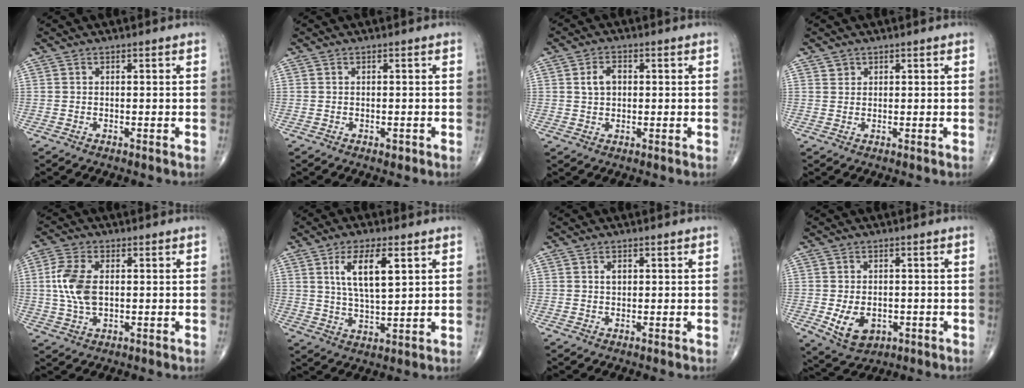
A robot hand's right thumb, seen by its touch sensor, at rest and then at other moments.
{"total": 0.7, "force": [-0.3, 0.4, 0.4], "torque": [-0.004, 0.000, -0.004]}
{"total": 3.8, "force": [0.7, 2.6, 2.7], "torque": [-0.044, 0.006, 0.011]}
{"total": 1.3, "force": [0.8, 1.0, 0.1], "torque": [0.013, -0.003, 0.009]}
{"total": 8.7, "force": [0.7, 5.0, 7.1], "torque": [-0.160, 0.003, 0.015]}
{"total": 9.8, "force": [3.6, 3.5, 8.4], "torque": [-0.146, -0.016, 0.071]}
{"total": 1.4, "force": [0.4, 0.9, 0.9], "torque": [-0.010, -0.001, 0.006]}
{"total": 7.3, "force": [-1.6, 5.1, 4.9], "torque": [-0.068, -0.002, -0.014]}